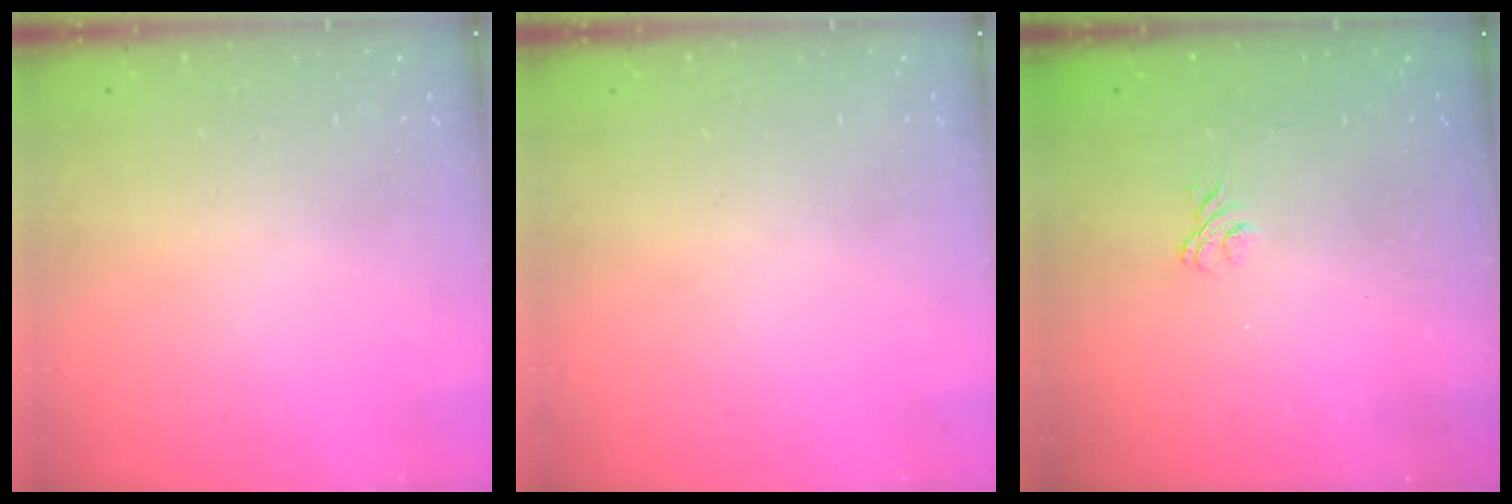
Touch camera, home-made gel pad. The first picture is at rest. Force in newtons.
{"total": 0.0}
{"total": 1.8, "press": 1.4, "slide": 1.1}